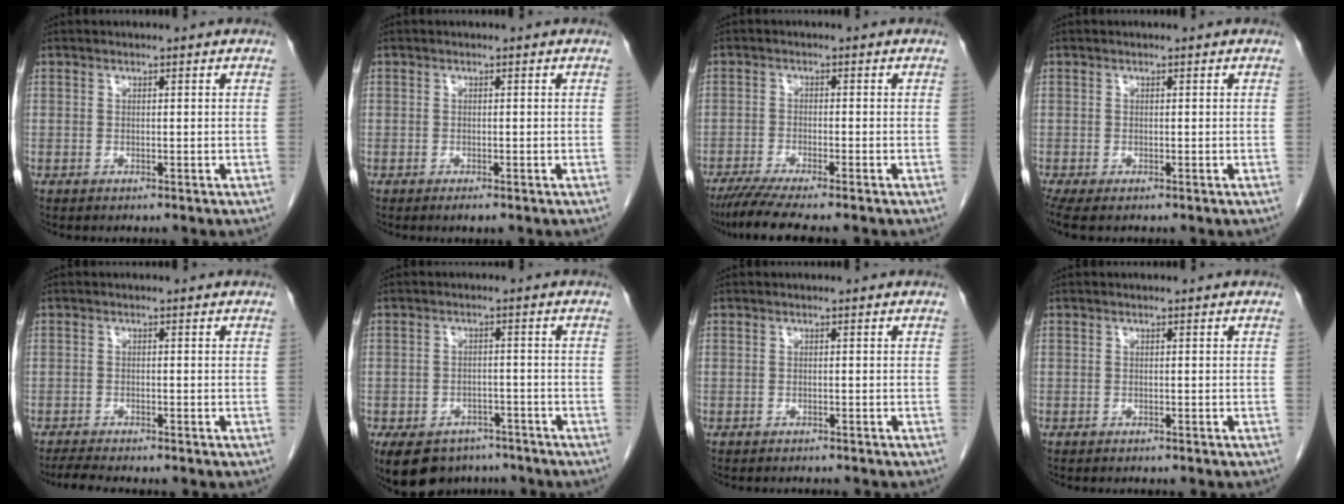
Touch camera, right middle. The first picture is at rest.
{"total": 0.9, "force": [-0.6, 0.1, 0.6], "torque": [-0.013, -0.004, -0.007]}
{"total": 7.1, "force": [-5.9, -0.5, 4.0], "torque": [-0.064, -0.022, -0.097]}
{"total": 3.0, "force": [-2.0, 1.0, 1.9], "torque": [-0.036, -0.010, -0.034]}
{"total": 4.6, "force": [-4.1, 0.2, 2.1], "torque": [-0.038, -0.016, -0.064]}
{"total": 11.9, "force": [-8.7, 7.1, 3.8], "torque": [-0.081, 0.001, -0.115]}
{"total": 3.8, "force": [-3.6, 0.6, 1.1], "torque": [-0.008, -0.006, -0.042]}
{"total": 2.9, "force": [-2.6, 0.5, 1.1], "torque": [-0.014, -0.003, -0.030]}